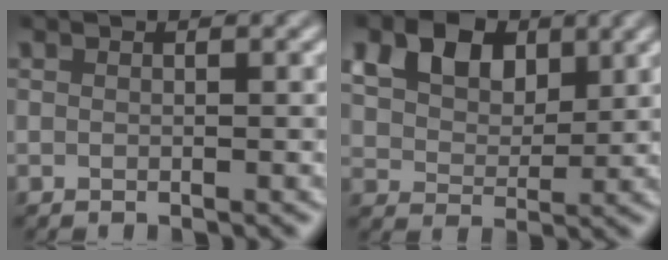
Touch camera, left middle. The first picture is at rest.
{"total": 6.7, "force": [3.4, 4.5, 3.6], "torque": [-0.084, 0.011, 0.053]}